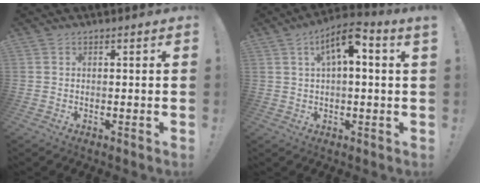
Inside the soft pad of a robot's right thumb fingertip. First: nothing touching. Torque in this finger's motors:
{"motor_torque": [0.81, 0.87, 0.29, -0.04, 0.07]}